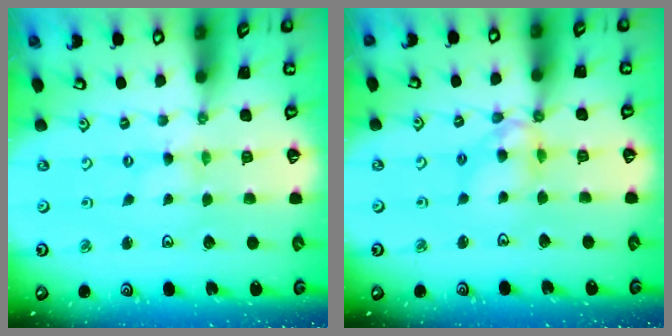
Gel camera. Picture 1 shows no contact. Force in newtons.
{"total": 10.6, "press": 10.6, "slide": 1.1}